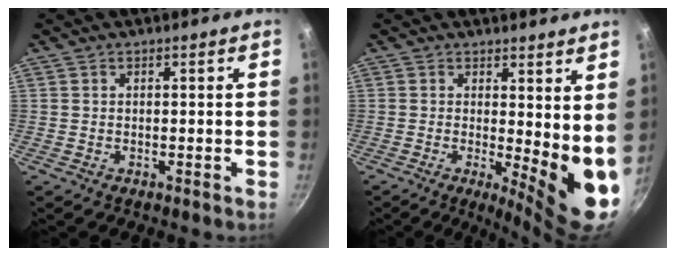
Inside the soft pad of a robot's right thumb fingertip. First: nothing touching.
{"total": 10.4, "force": [1.2, 3.5, 9.7], "torque": [-0.111, -0.032, 0.020]}